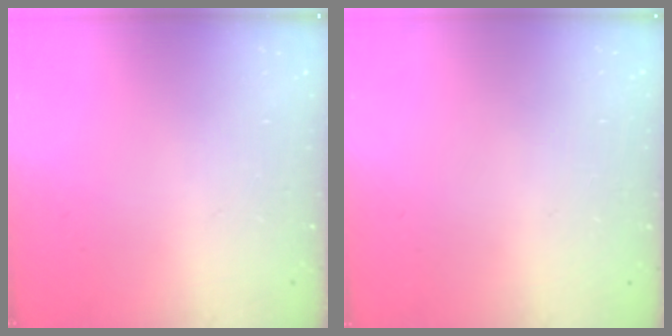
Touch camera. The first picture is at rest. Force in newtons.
{"total": 0.0}